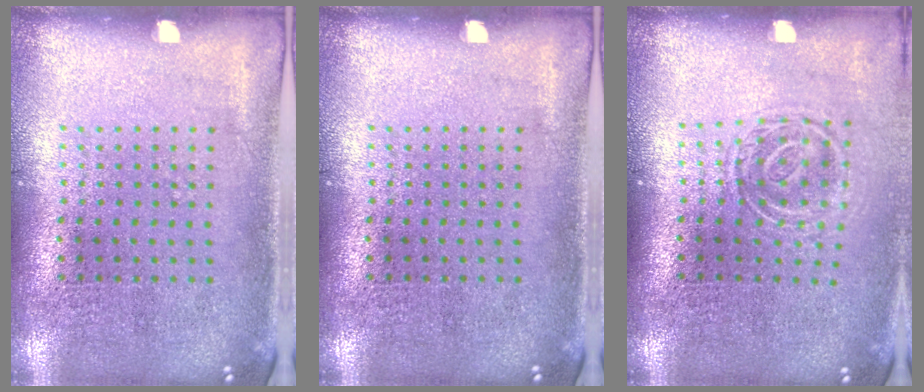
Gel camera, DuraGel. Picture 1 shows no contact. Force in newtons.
{"total": 0.0}
{"total": 1.7, "press": 1.2, "slide": 1.1}